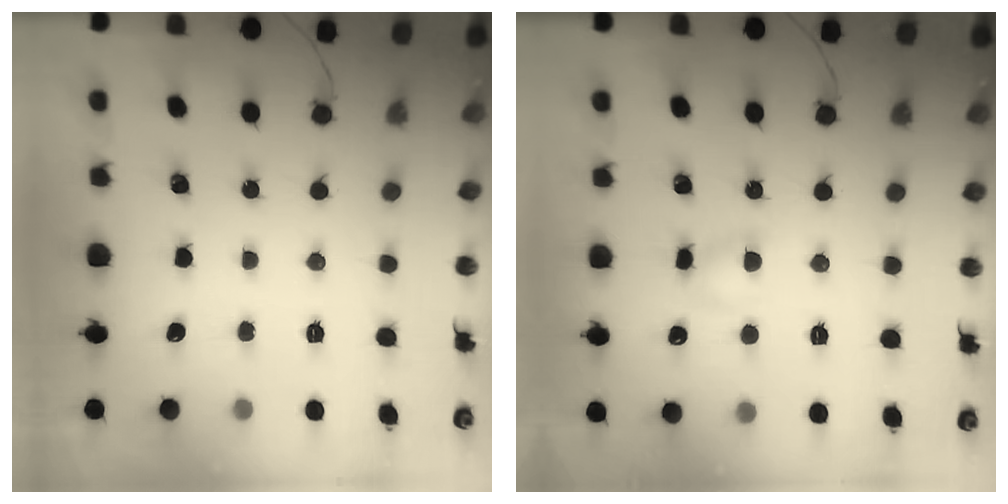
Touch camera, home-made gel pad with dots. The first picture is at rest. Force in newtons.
{"total": 3.9, "press": 3.7, "slide": 1.1}